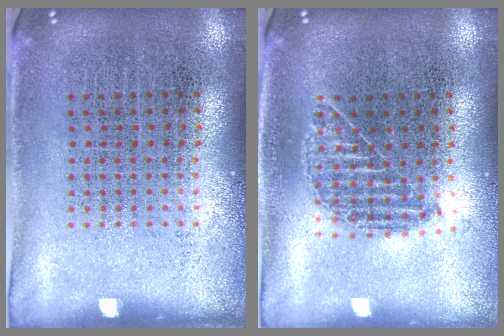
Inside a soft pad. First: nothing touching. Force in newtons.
{"total": 1.0, "press": 0.9, "slide": 0.2}